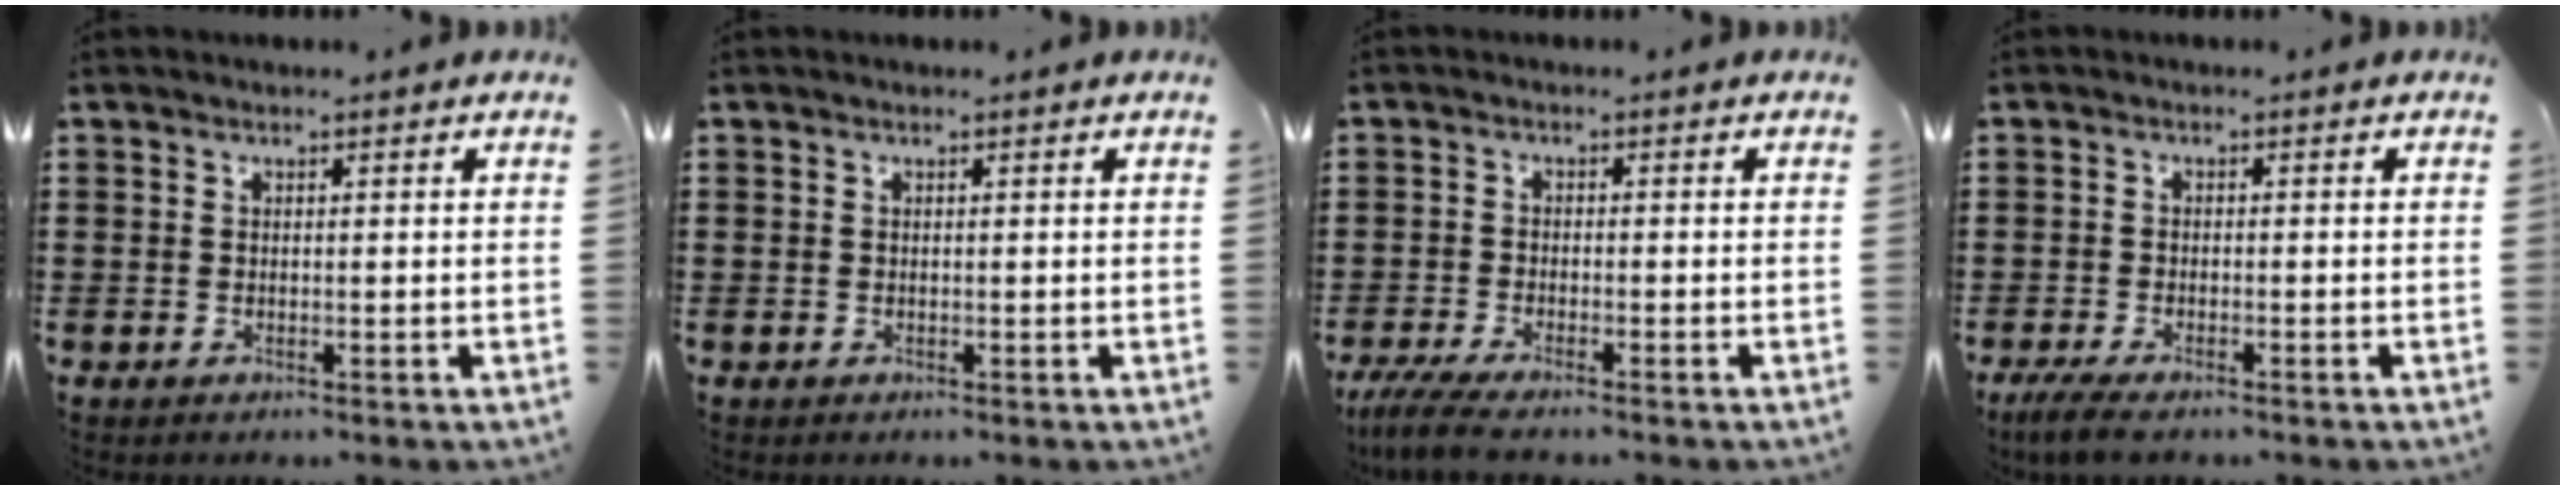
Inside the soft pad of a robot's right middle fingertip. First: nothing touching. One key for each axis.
{"total": 0.0}
{"total": 4.1, "fx": -3.6, "fy": 0.3, "fz": 2.0, "tx": -0.055, "ty": -0.015, "tz": -0.073}
{"total": 3.3, "fx": -2.7, "fy": 0.4, "fz": 1.7, "tx": -0.052, "ty": -0.012, "tz": -0.057}